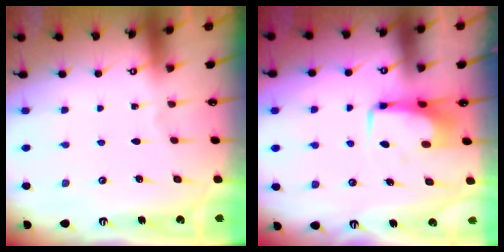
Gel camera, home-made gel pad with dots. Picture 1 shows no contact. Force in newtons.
{"total": 5.4, "press": 5.3, "slide": 0.8}